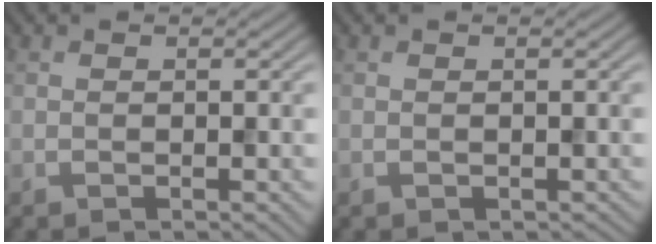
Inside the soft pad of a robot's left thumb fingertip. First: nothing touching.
{"total": 0.0}